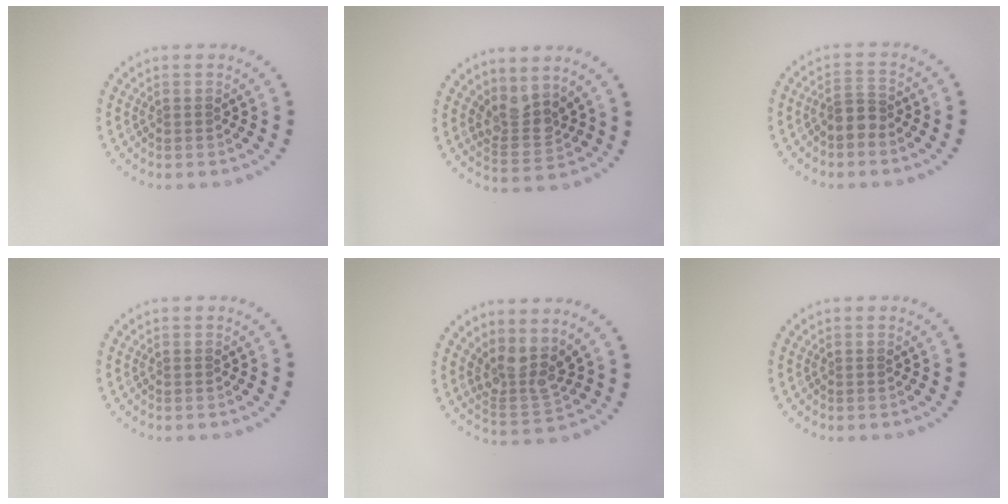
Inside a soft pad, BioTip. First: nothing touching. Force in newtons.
{"total": 2.9, "press": 2.4, "slide": 1.6}
{"total": 2.1, "press": 1.7, "slide": 1.3}
{"total": 0.0}
{"total": 3.6, "press": 2.8, "slide": 2.2}
{"total": 0.0}